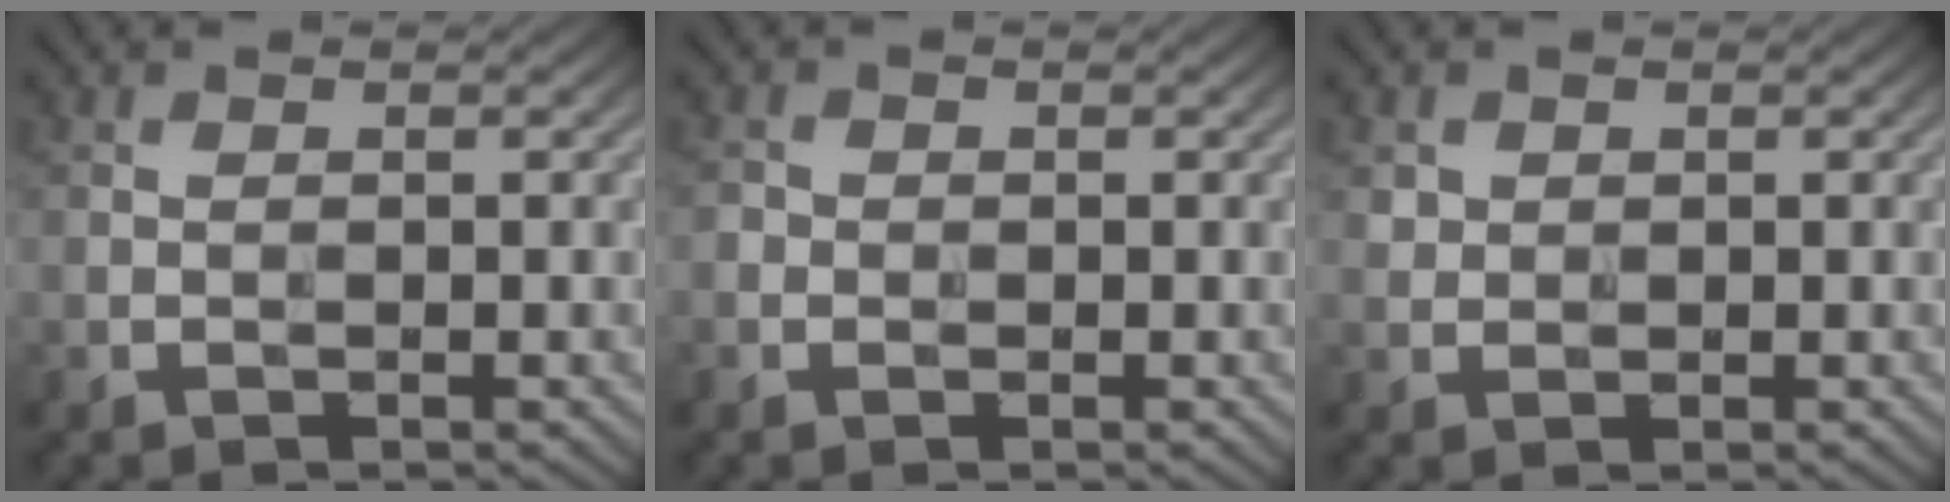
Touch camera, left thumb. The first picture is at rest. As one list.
[{"total": 1.1, "force": [-0.3, 1.1, 0.2], "torque": [0.000, -0.004, -0.010]}, {"total": 1.3, "force": [0.5, 1.2, 0.2], "torque": [-0.006, -0.002, 0.011]}]